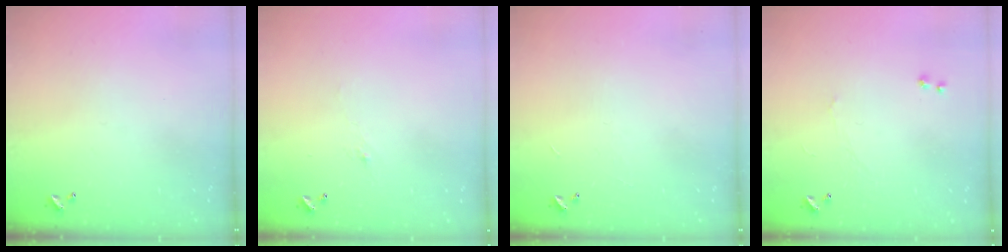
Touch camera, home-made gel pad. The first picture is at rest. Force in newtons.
{"total": 0.7, "press": 0.1, "slide": 0.7}
{"total": 2.2, "press": 2.2, "slide": 0.3}
{"total": 1.3, "press": 1.1, "slide": 0.5}